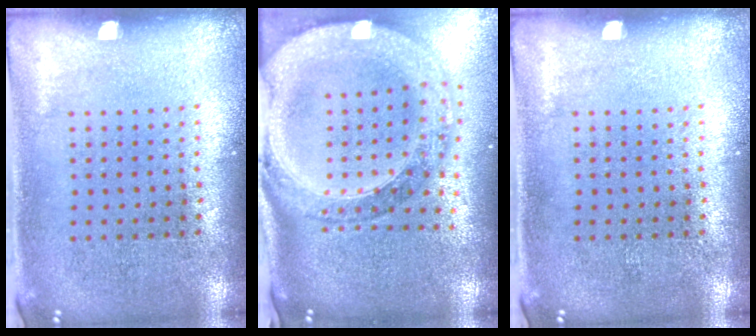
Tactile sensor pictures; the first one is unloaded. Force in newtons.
{"total": 2.6, "press": 2.3, "slide": 1.3}
{"total": 0.0}